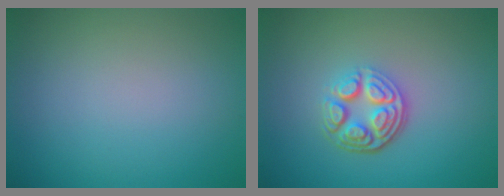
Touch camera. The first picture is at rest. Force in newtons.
{"total": 4.5, "press": 3.3, "slide": 3.0}